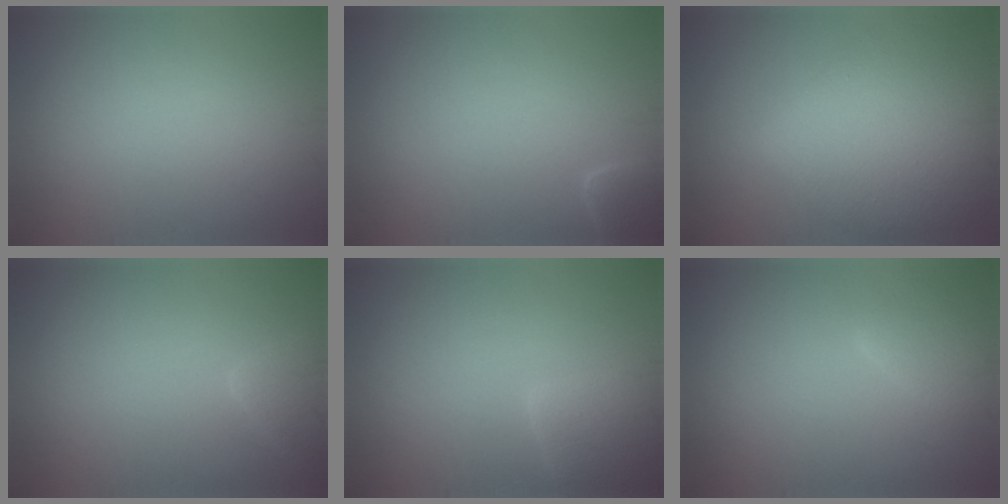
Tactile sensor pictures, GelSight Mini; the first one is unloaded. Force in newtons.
{"total": 1.7, "press": 1.7, "slide": 0.2}
{"total": 9.5, "press": 9.5, "slide": 0.4}
{"total": 2.3, "press": 2.3, "slide": 0.2}
{"total": 3.8, "press": 3.8, "slide": 0.2}
{"total": 2.2, "press": 2.2, "slide": 0.1}